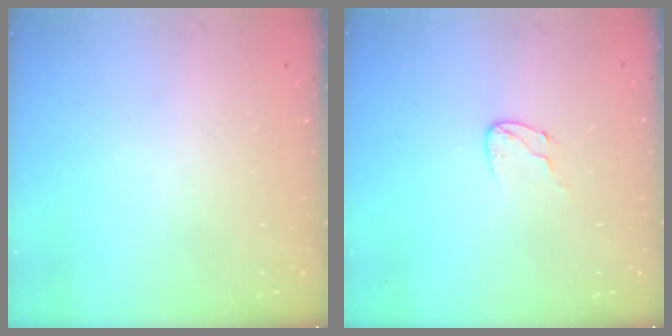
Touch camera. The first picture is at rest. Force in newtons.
{"total": 5.0, "press": 5.0, "slide": 0.4}